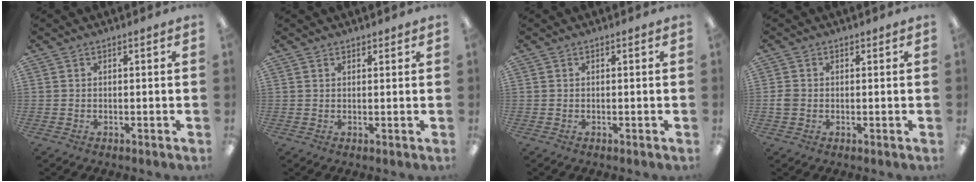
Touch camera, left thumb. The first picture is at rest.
{"total": 1.2, "force": [1.0, 0.6, 0.1], "torque": [-0.003, -0.001, 0.021]}
{"total": 0.0}
{"total": 2.1, "force": [-0.1, 1.9, 1.0], "torque": [-0.017, 0.005, -0.003]}